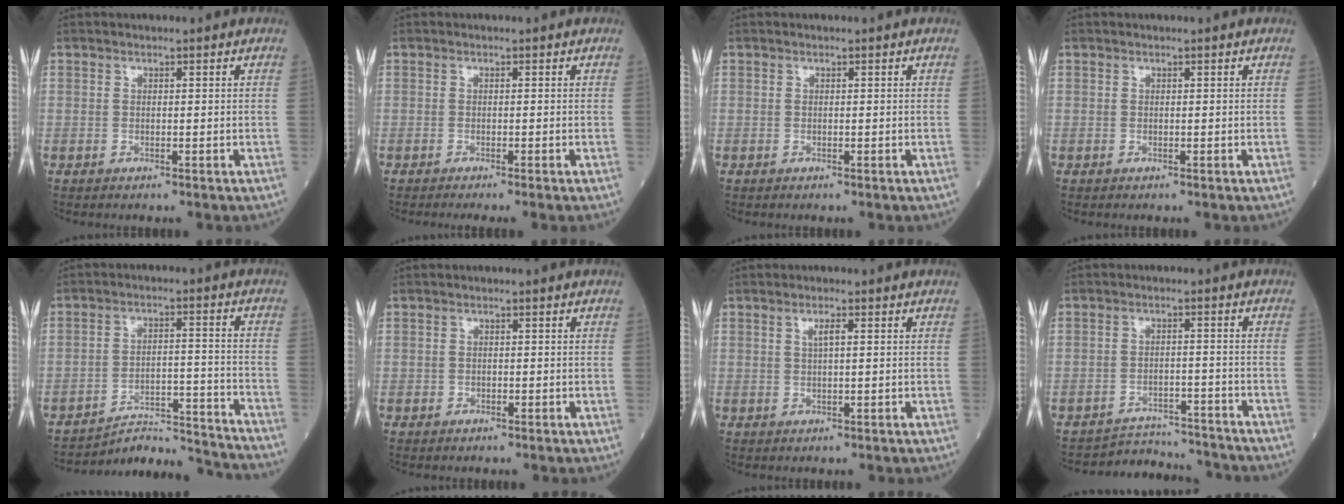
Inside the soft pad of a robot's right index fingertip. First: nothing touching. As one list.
[{"total": 2.9, "force": [-2.3, -0.7, 1.6], "torque": [-0.014, 0.000, -0.032]}, {"total": 0.0}, {"total": 0.0}, {"total": 12.4, "force": [-12.3, -1.3, 0.5], "torque": [-0.001, 0.021, -0.191]}, {"total": 0.7, "force": [-0.4, 0.5, 0.1], "torque": [0.001, 0.002, -0.009]}, {"total": 1.8, "force": [0.6, 0.2, 1.7], "torque": [-0.032, 0.001, 0.009]}, {"total": 8.0, "force": [-7.9, 0.9, -1.1], "torque": [0.014, 0.019, -0.113]}]